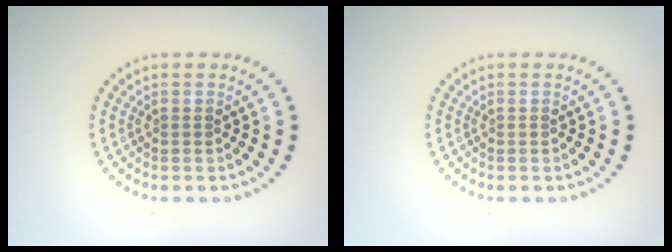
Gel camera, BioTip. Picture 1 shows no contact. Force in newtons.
{"total": 0.0}